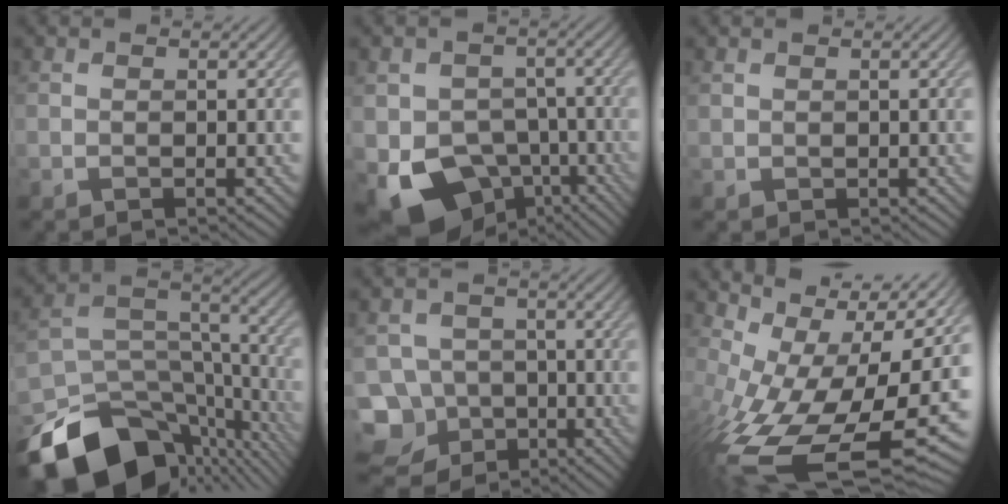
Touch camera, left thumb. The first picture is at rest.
{"total": 11.4, "force": [-5.8, 8.5, 5.0], "torque": [-0.092, -0.027, -0.095]}
{"total": 0.7, "force": [0.5, 0.4, 0.1], "torque": [-0.006, -0.001, 0.015]}
{"total": 18.1, "force": [-11.9, 9.5, 9.7], "torque": [-0.213, -0.043, -0.180]}
{"total": 10.9, "force": [-5.9, 8.9, 2.5], "torque": [-0.076, -0.026, -0.116]}
{"total": 17.0, "force": [-2.3, 8.8, 14.4], "torque": [-0.289, -0.043, -0.012]}